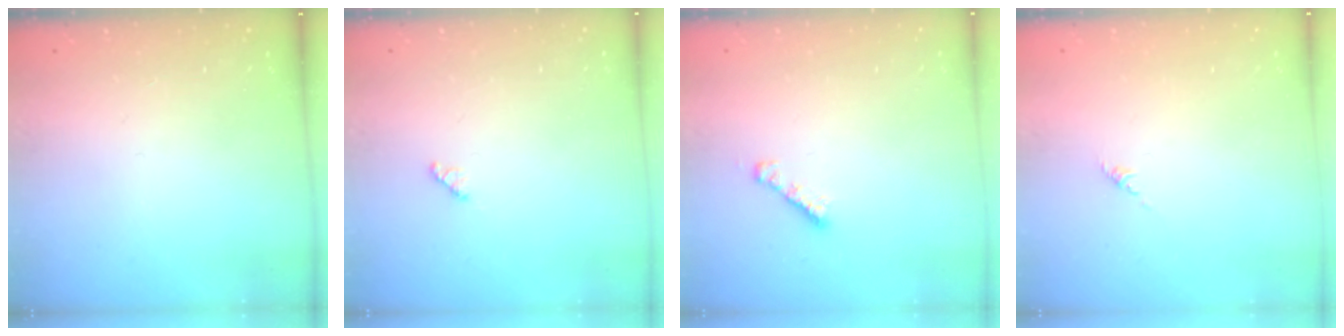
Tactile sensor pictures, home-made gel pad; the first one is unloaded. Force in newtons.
{"total": 2.9, "press": 2.9, "slide": 0.3}
{"total": 2.3, "press": 2.3, "slide": 0.4}
{"total": 0.6, "press": 0.4, "slide": 0.4}